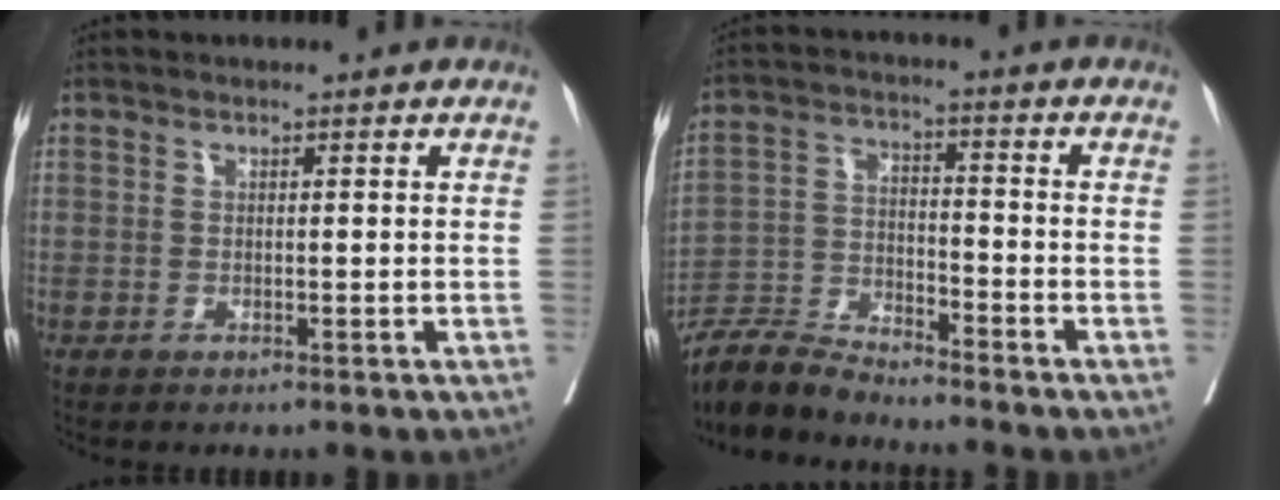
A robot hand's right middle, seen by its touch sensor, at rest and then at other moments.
{"total": 7.3, "force": [-7.3, 0.3, 0.8], "torque": [-0.018, -0.003, -0.141]}